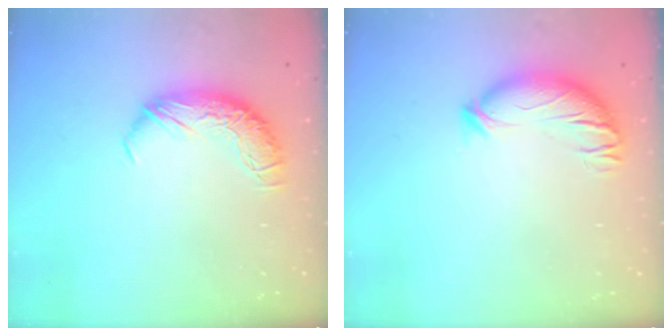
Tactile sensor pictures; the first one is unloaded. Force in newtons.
{"total": 3.4, "press": 3.1, "slide": 1.3}